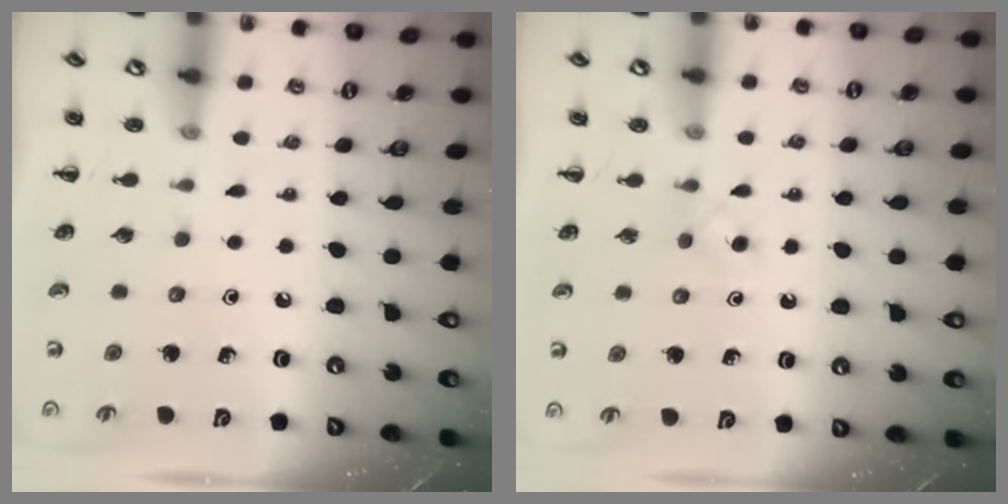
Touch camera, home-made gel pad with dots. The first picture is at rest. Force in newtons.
{"total": 2.7, "press": 2.5, "slide": 1.1}